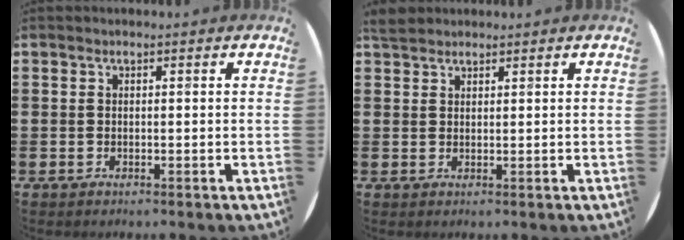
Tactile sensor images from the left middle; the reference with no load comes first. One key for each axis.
{"total": 2.0, "fx": 1.9, "fy": 0.6, "fz": 0.3, "tx": -0.003, "ty": 0.003, "tz": 0.035}